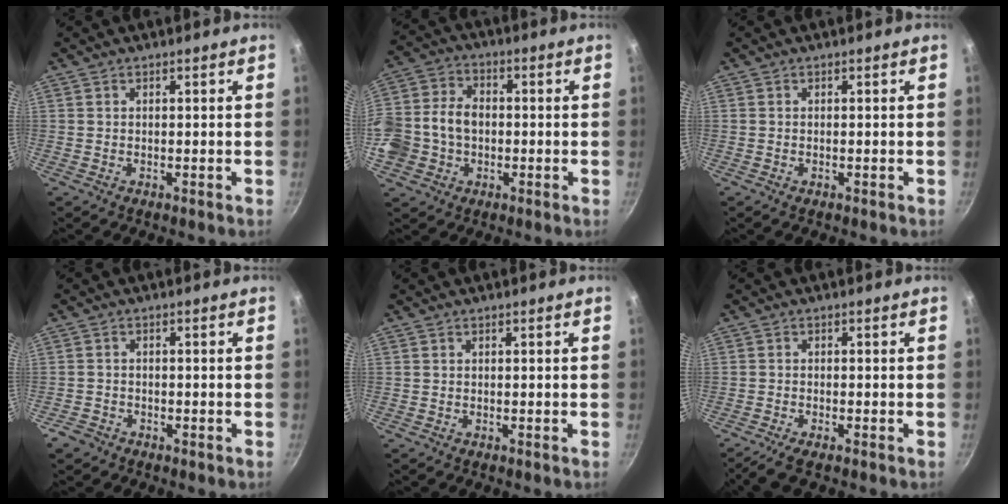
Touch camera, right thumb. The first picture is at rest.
{"total": 13.7, "force": [-1.0, 10.2, 9.0], "torque": [-0.187, 0.034, -0.026]}
{"total": 0.0}
{"total": 2.7, "force": [-1.7, 1.9, 0.7], "torque": [-0.012, 0.019, -0.029]}
{"total": 0.0}
{"total": 3.6, "force": [-2.5, 0.6, 2.4], "torque": [-0.063, 0.008, -0.047]}